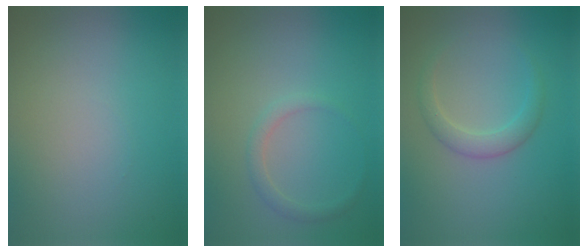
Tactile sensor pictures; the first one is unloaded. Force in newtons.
{"total": 1.3, "press": 1.3, "slide": 0.1}
{"total": 2.0, "press": 2.0, "slide": 0.1}